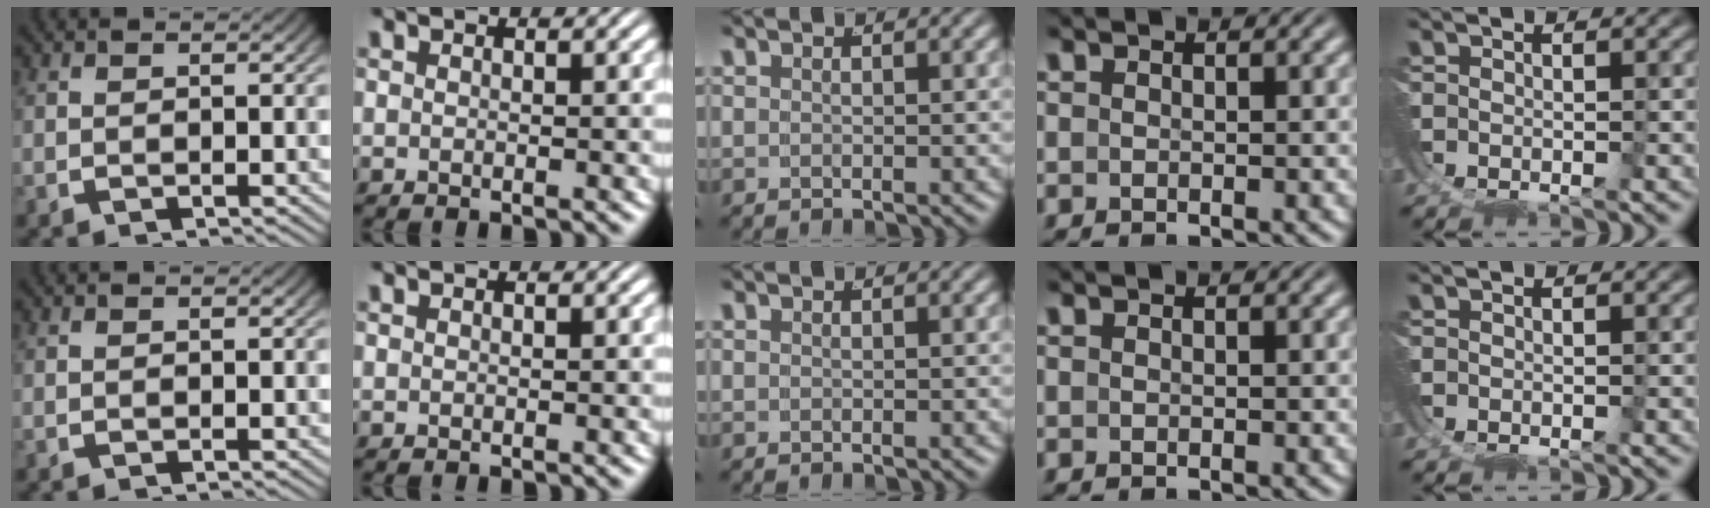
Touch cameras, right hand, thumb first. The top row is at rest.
{}